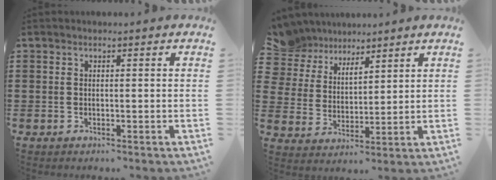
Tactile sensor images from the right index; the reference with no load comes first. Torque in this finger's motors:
{"motor_torque": [-0.41, 0.42, -0.21, -0.10]}